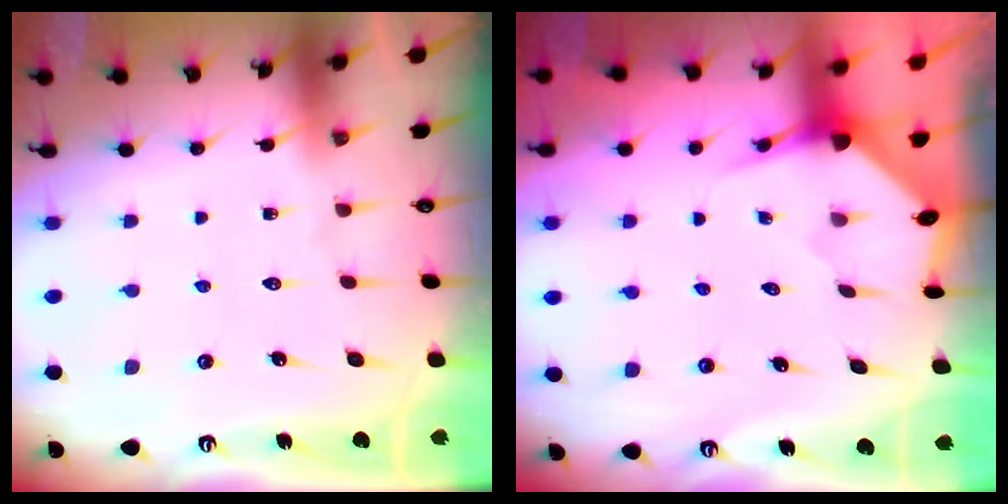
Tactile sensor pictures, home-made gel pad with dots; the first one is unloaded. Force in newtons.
{"total": 3.2, "press": 3.2, "slide": 0.3}